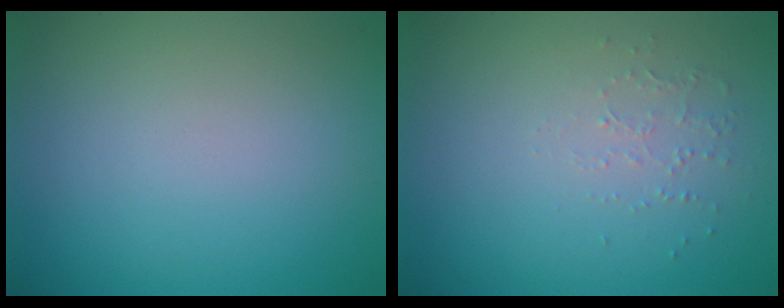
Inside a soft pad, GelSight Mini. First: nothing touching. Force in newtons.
{"total": 0.8, "press": 0.5, "slide": 0.6}